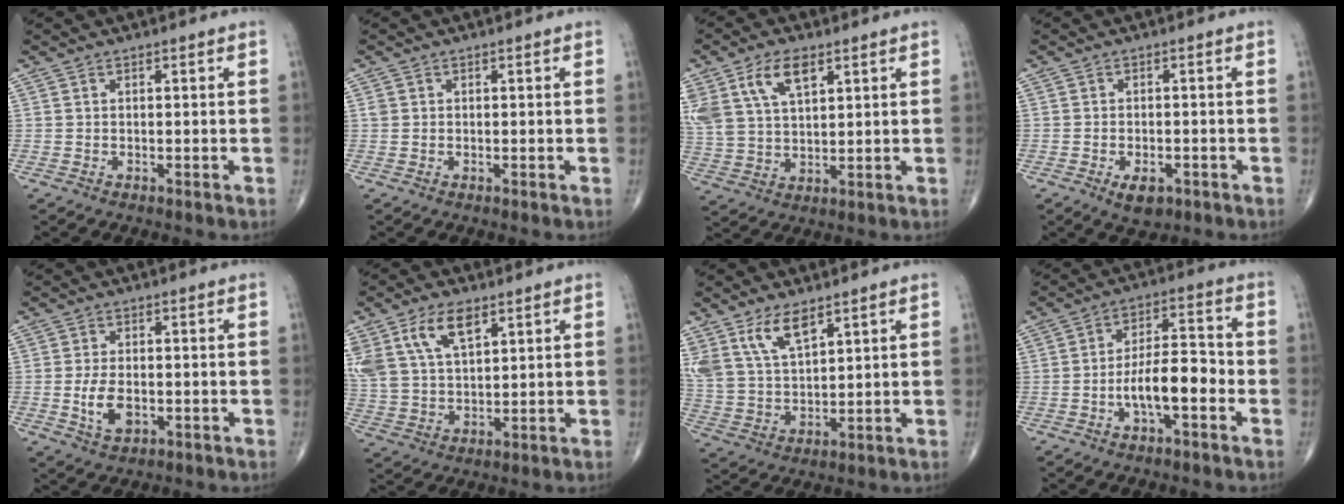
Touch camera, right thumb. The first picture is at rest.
{"total": 0.8, "force": [0.2, 0.8, 0.3], "torque": [0.000, 0.002, 0.003]}
{"total": 12.1, "force": [6.0, 6.4, 8.4], "torque": [-0.169, -0.012, 0.121]}
{"total": 4.2, "force": [-2.0, 2.3, 2.9], "torque": [-0.041, 0.001, -0.026]}
{"total": 5.6, "force": [-1.1, 3.2, 4.4], "torque": [-0.083, -0.003, -0.016]}
{"total": 12.9, "force": [6.7, 6.7, 8.8], "torque": [-0.172, -0.016, 0.135]}
{"total": 9.8, "force": [6.1, 4.3, 6.3], "torque": [-0.115, -0.023, 0.131]}
{"total": 9.9, "force": [-3.0, 3.8, 8.6], "torque": [-0.138, 0.037, -0.057]}